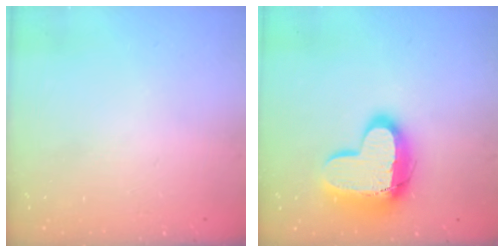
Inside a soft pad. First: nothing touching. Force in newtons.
{"total": 17.4, "press": 17.3, "slide": 1.3}